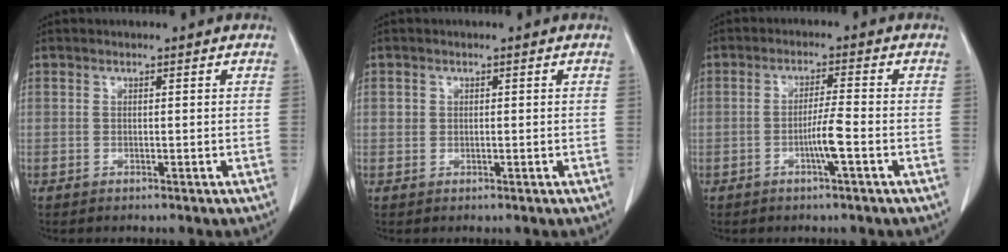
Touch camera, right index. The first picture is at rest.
{"total": 1.0, "force": [0.2, 1.0, 0.2], "torque": [0.002, 0.004, 0.003]}
{"total": 4.0, "force": [-1.5, -0.4, 3.7], "torque": [-0.068, -0.003, -0.029]}